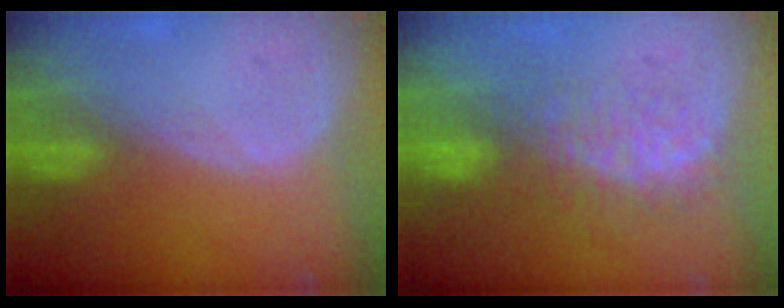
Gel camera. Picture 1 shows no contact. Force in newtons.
{"total": 7.6, "press": 7.3, "slide": 1.9}